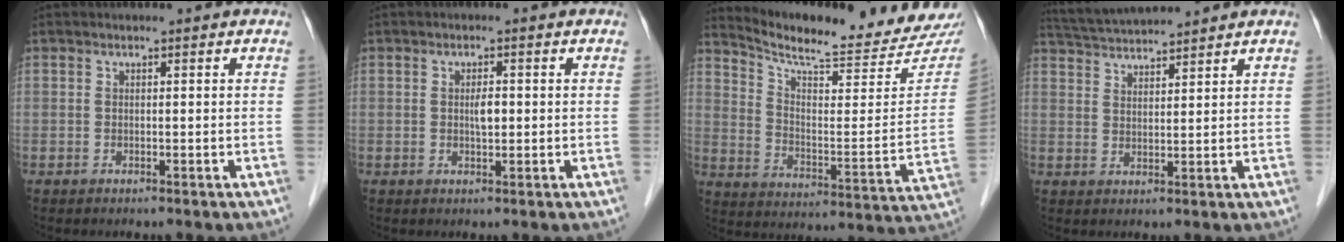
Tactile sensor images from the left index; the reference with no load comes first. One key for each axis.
{"total": 1.8, "fx": -0.4, "fy": 0.6, "fz": 1.7, "tx": -0.031, "ty": -0.005, "tz": -0.006}
{"total": 20.5, "fx": 19.7, "fy": 1.5, "fz": 5.4, "tx": -0.095, "ty": -0.088, "tz": 0.262}
{"total": 7.1, "fx": 6.9, "fy": -0.8, "fz": 1.9, "tx": -0.043, "ty": 0.022, "tz": 0.120}